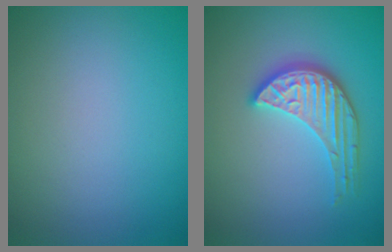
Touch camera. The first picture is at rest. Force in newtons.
{"total": 3.8, "press": 3.5, "slide": 1.6}